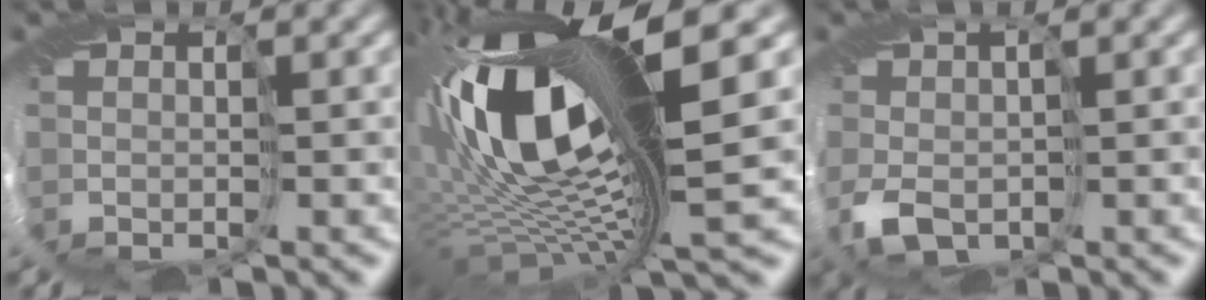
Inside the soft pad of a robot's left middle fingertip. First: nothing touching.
{"total": 17.8, "force": [1.8, 6.4, 16.5], "torque": [-0.296, -0.017, 0.046]}
{"total": 3.4, "force": [-0.9, 2.2, 2.4], "torque": [-0.063, 0.000, -0.017]}